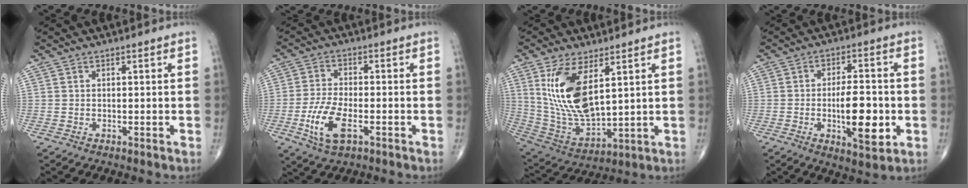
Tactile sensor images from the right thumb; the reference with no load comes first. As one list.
[{"total": 8.8, "force": [-3.2, 3.8, 7.2], "torque": [-0.158, 0.006, -0.057]}, {"total": 15.7, "force": [5.3, 6.9, 13.1], "torque": [-0.249, -0.027, 0.123]}, {"total": 11.1, "force": [-2.2, 4.2, 10.0], "torque": [-0.147, 0.009, -0.028]}]